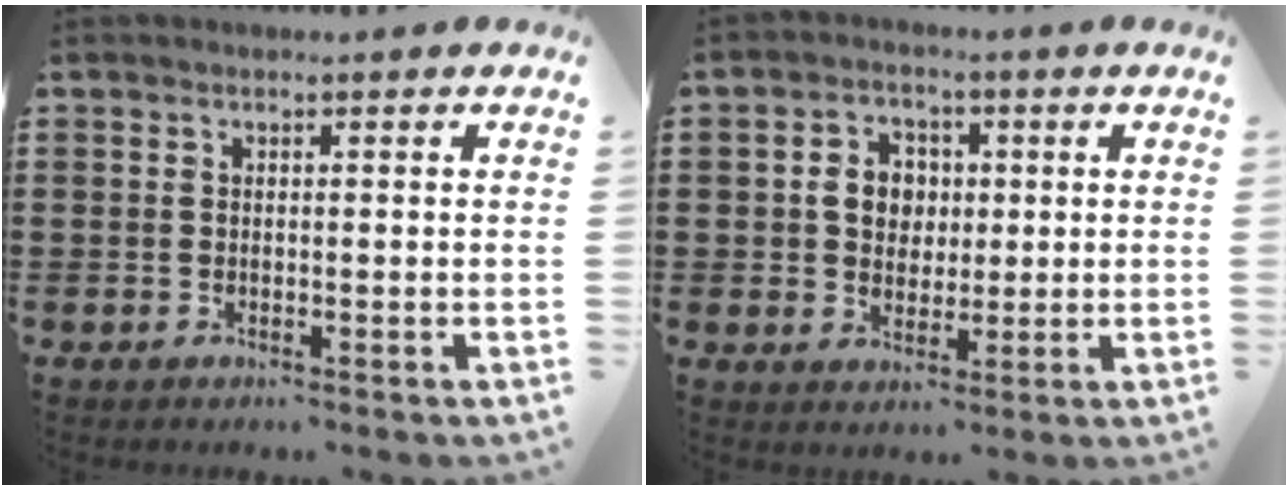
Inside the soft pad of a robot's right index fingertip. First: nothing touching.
{"total": 4.9, "force": [0.5, 4.4, 2.1], "torque": [-0.051, 0.011, 0.004]}